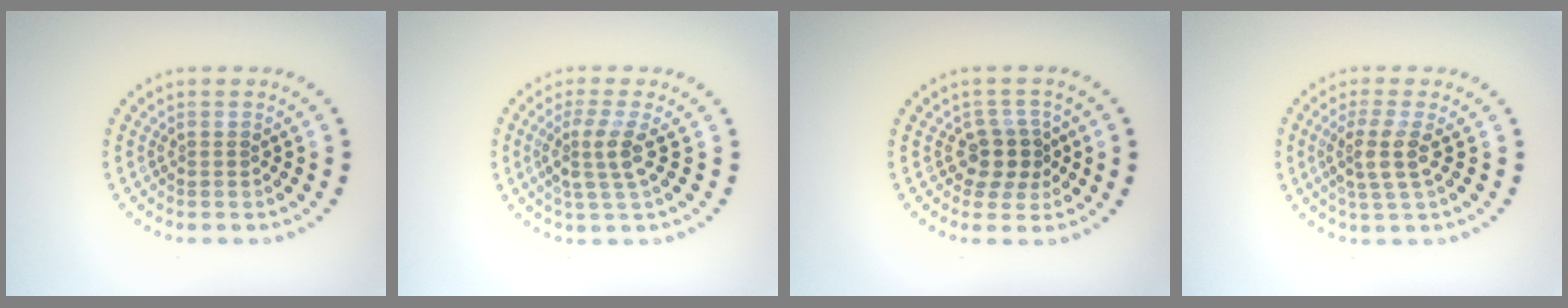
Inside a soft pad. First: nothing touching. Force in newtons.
{"total": 2.8, "press": 2.1, "slide": 1.8}
{"total": 2.7, "press": 2.2, "slide": 1.5}
{"total": 2.9, "press": 2.4, "slide": 1.7}